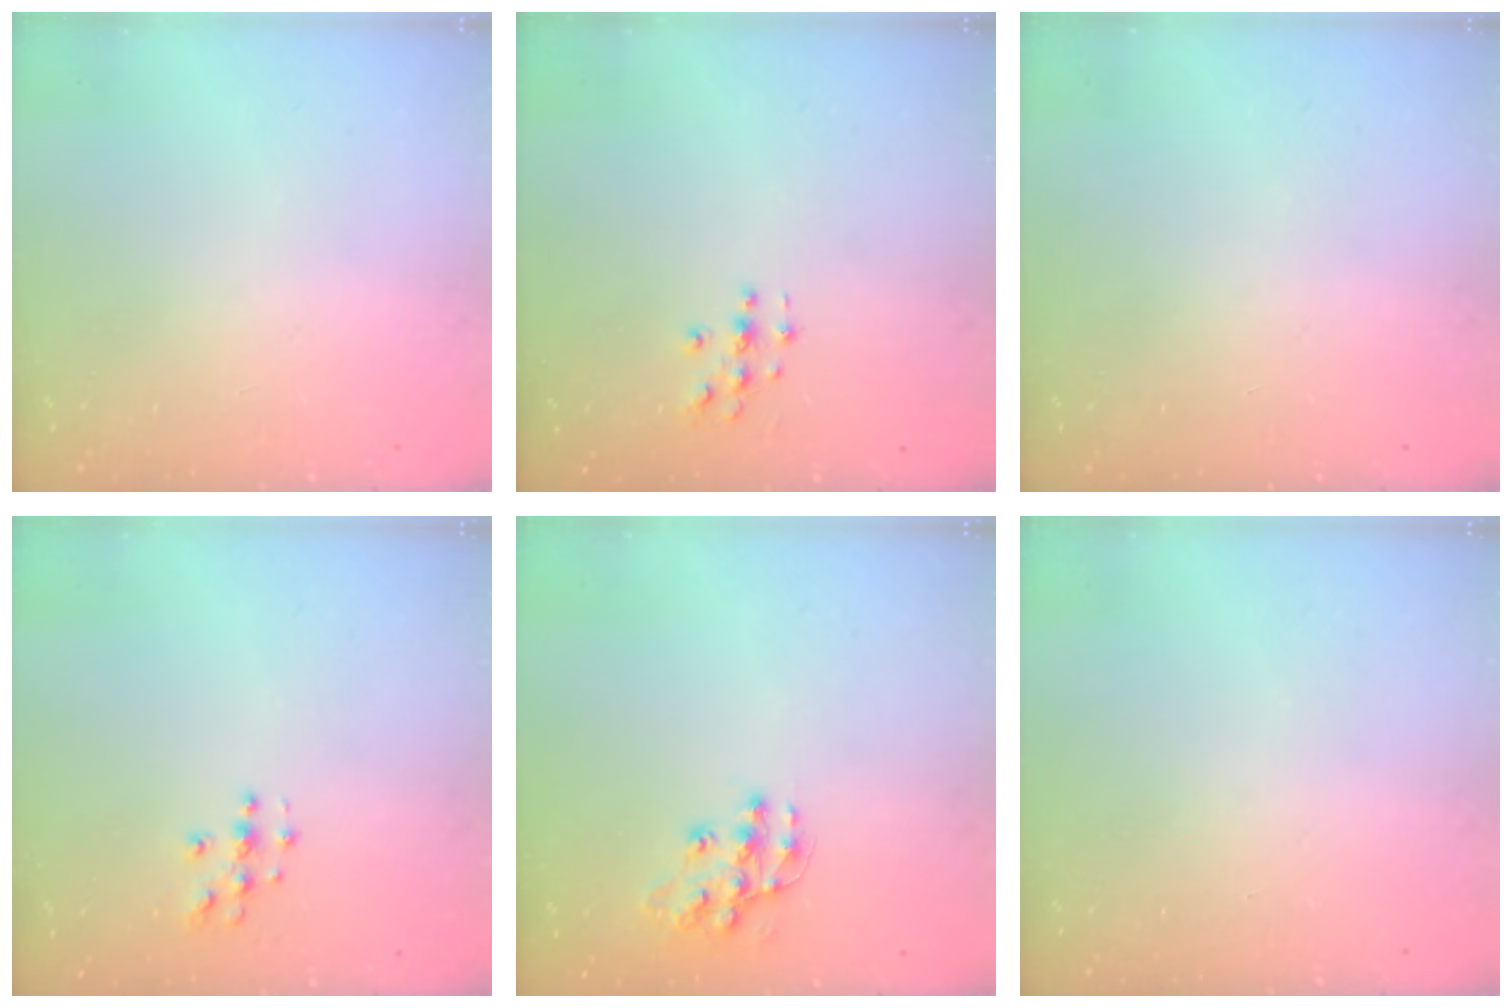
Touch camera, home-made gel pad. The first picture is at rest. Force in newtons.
{"total": 2.8, "press": 2.8, "slide": 0.3}
{"total": 0.0}
{"total": 3.8, "press": 3.8, "slide": 0.2}
{"total": 12.2, "press": 12.2, "slide": 0.9}
{"total": 0.0}